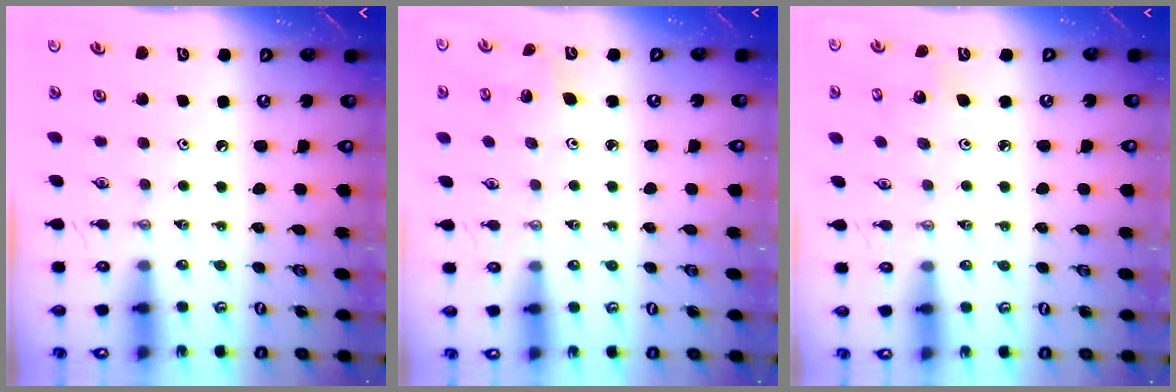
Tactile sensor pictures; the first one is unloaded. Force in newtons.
{"total": 3.2, "press": 3.1, "slide": 0.3}
{"total": 3.2, "press": 3.2, "slide": 0.1}